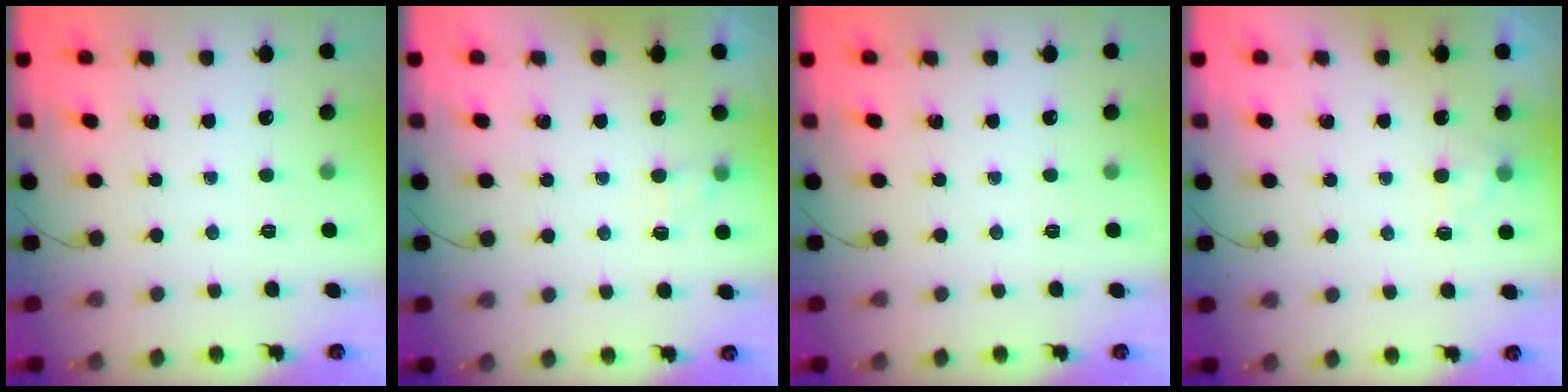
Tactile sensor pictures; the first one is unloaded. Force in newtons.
{"total": 3.7, "press": 3.4, "slide": 1.4}
{"total": 0.0}
{"total": 2.7, "press": 2.3, "slide": 1.4}